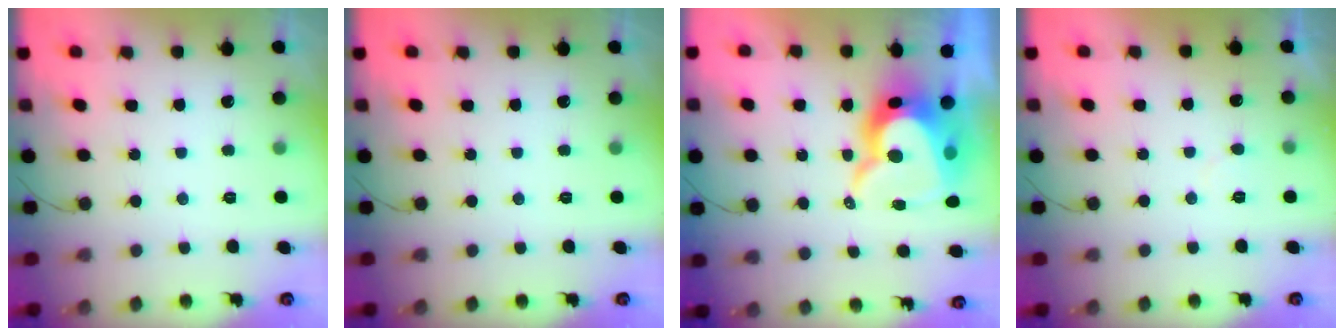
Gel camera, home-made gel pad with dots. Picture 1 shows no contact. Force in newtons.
{"total": 0.0}
{"total": 16.8, "press": 16.8, "slide": 1.3}
{"total": 3.4, "press": 3.4, "slide": 0.3}